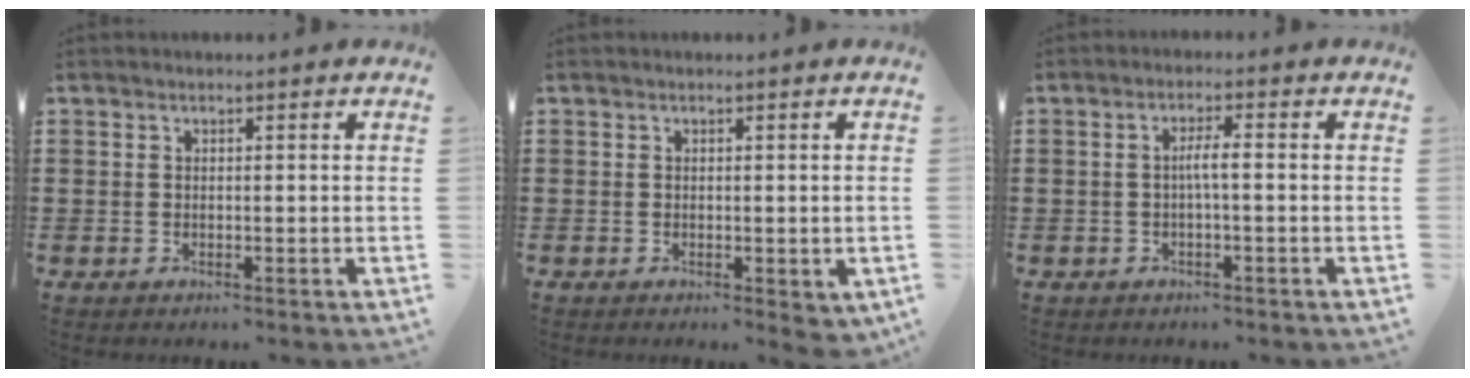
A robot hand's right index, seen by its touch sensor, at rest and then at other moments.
{"total": 0.5, "force": [0.0, 0.3, 0.5], "torque": [-0.009, 0.001, 0.000]}
{"total": 2.5, "force": [-0.4, 0.2, 2.5], "torque": [-0.047, 0.001, -0.009]}